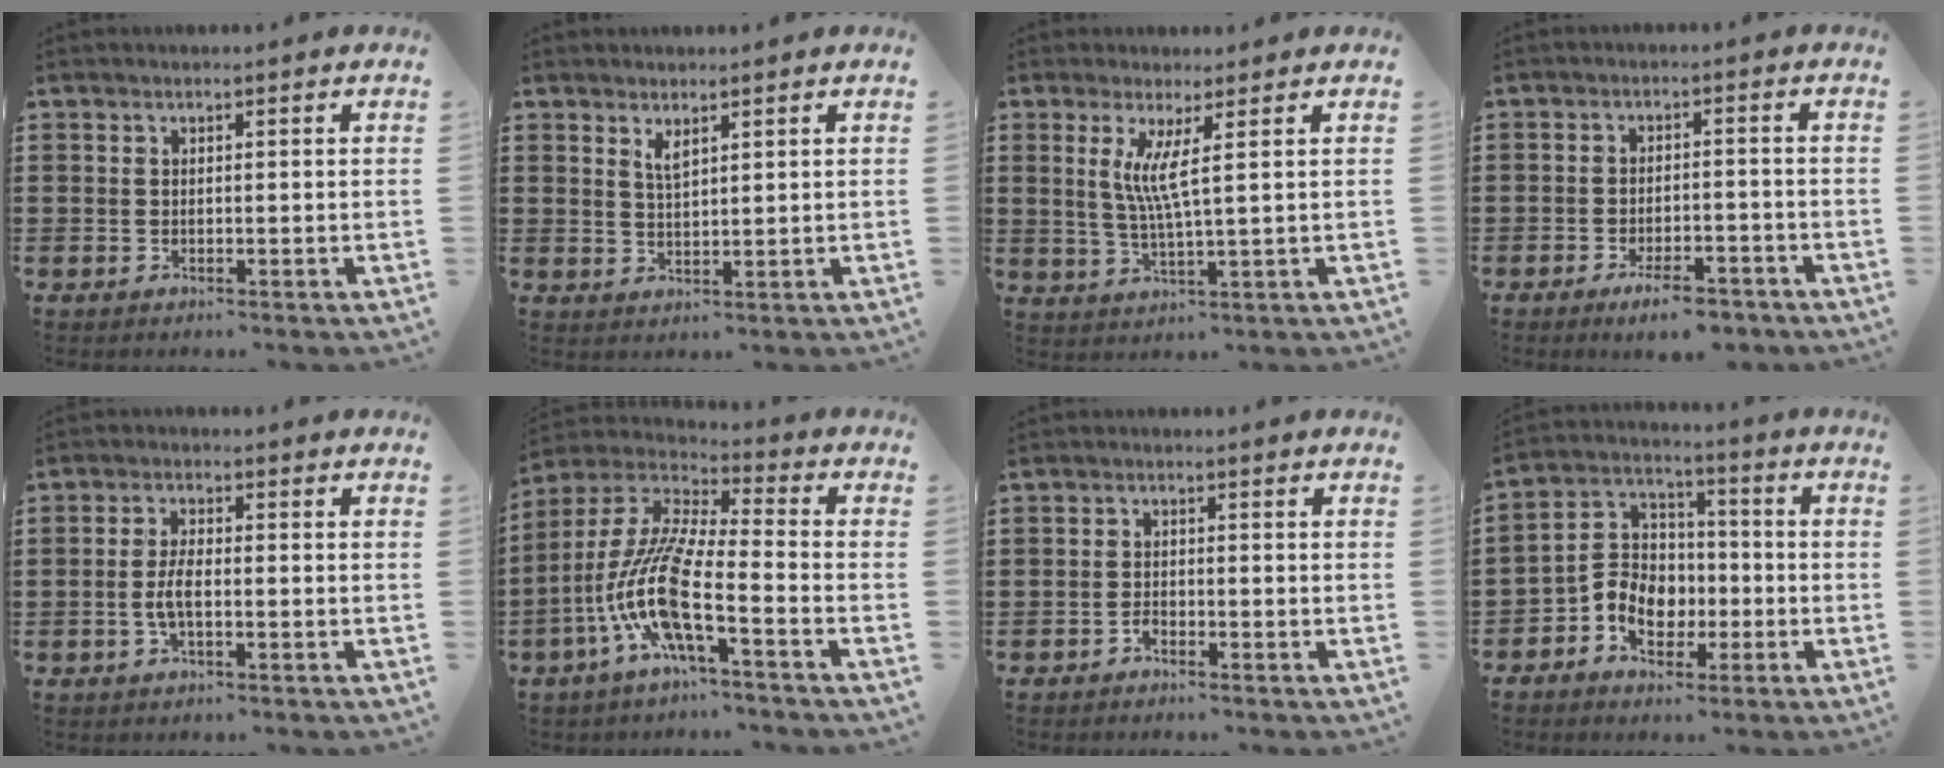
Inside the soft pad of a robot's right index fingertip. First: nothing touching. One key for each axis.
{"total": 2.1, "fx": 1.5, "fy": 0.4, "fz": 1.4, "tx": -0.031, "ty": -0.001, "tz": 0.028}
{"total": 5.2, "fx": 1.7, "fy": -0.3, "fz": 4.9, "tx": -0.103, "ty": -0.011, "tz": 0.029}
{"total": 4.7, "fx": -3.7, "fy": 1.0, "fz": 2.8, "tx": -0.050, "ty": 0.001, "tz": -0.067}
{"total": 3.5, "fx": -0.8, "fy": 1.2, "fz": 3.2, "tx": -0.071, "ty": 0.000, "tz": -0.020}
{"total": 12.2, "fx": -6.0, "fy": 2.0, "fz": 10.4, "tx": -0.244, "ty": -0.026, "tz": -0.130}
{"total": 1.3, "fx": -1.1, "fy": 0.5, "fz": 0.4, "tx": -0.013, "ty": -0.002, "tz": -0.021}
{"total": 7.7, "fx": -2.5, "fy": 6.1, "fz": 4.0, "tx": -0.098, "ty": 0.012, "tz": -0.051}